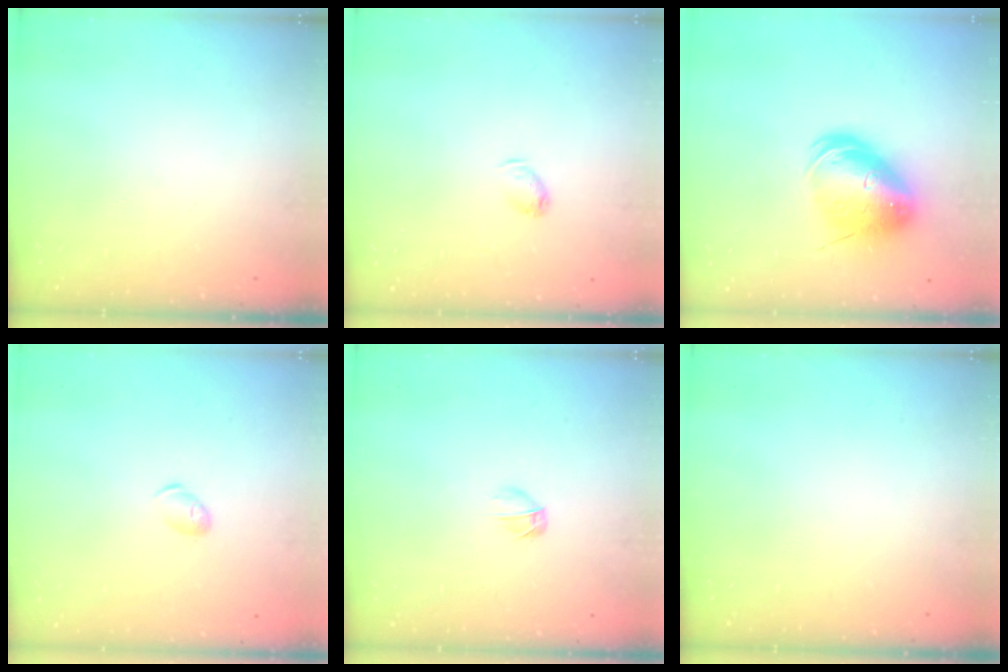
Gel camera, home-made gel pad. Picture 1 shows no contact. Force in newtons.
{"total": 3.5, "press": 3.5, "slide": 0.7}
{"total": 13.3, "press": 13.0, "slide": 2.5}
{"total": 4.8, "press": 4.7, "slide": 0.6}
{"total": 3.7, "press": 3.6, "slide": 1.0}
{"total": 0.0}